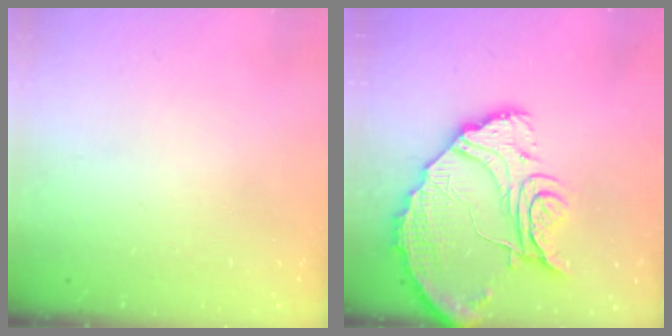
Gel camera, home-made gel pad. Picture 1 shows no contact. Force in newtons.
{"total": 20.3, "press": 20.2, "slide": 2.2}